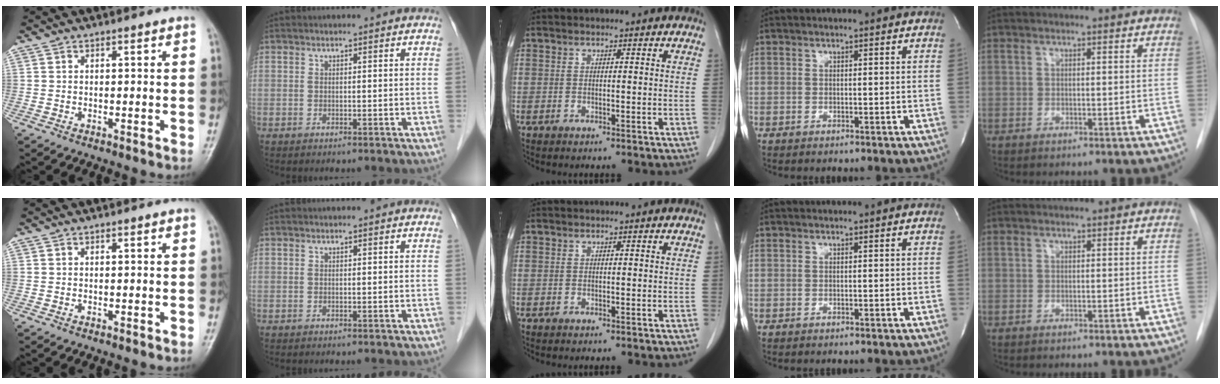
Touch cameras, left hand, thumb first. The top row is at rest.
{}